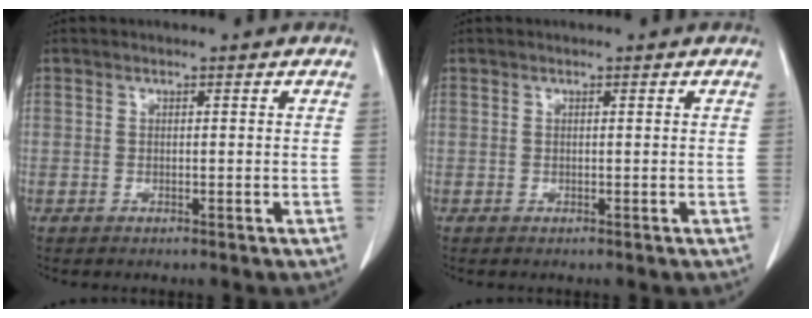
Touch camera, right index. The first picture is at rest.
{"total": 0.0}